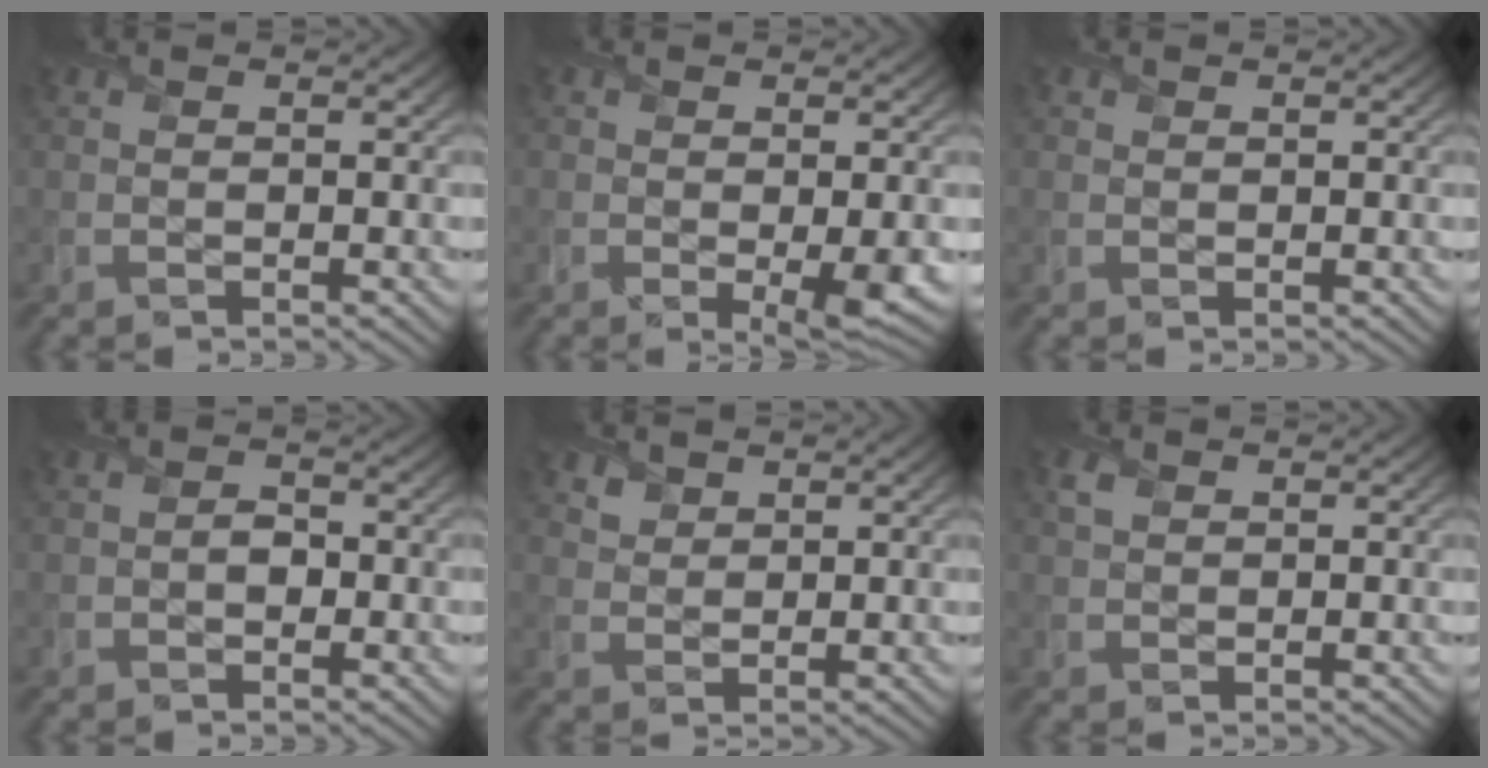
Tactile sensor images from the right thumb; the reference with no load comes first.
{"total": 3.6, "force": [-0.7, 1.5, 3.1], "torque": [-0.049, -0.014, -0.009]}
{"total": 0.7, "force": [0.4, 0.5, 0.1], "torque": [0.002, -0.002, 0.007]}
{"total": 1.7, "force": [-0.5, 1.4, 0.9], "torque": [-0.014, 0.000, -0.017]}
{"total": 2.3, "force": [1.7, 1.5, 0.5], "torque": [-0.014, -0.004, 0.036]}
{"total": 1.7, "force": [0.9, 1.3, 0.8], "torque": [-0.019, 0.003, 0.016]}